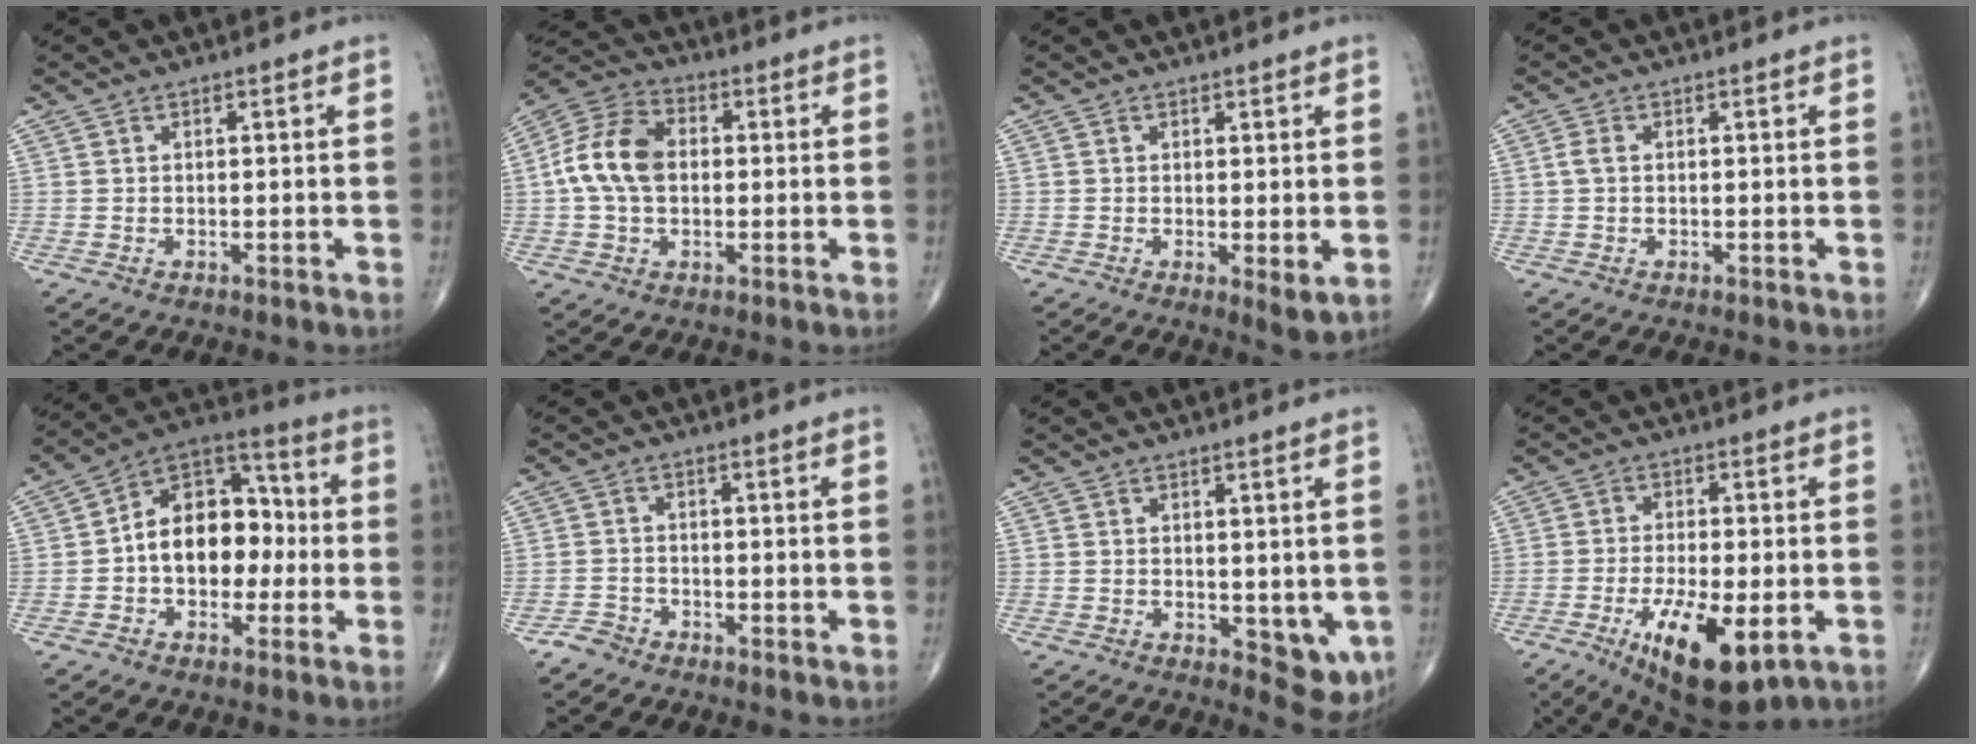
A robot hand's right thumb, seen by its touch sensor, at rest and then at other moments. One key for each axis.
{"total": 11.5, "fx": 0.4, "fy": 7.9, "fz": 8.4, "tx": -0.159, "ty": 0.027, "tz": -0.001}
{"total": 3.3, "fx": -0.2, "fy": 1.0, "fz": 3.2, "tx": -0.051, "ty": -0.014, "tz": -0.005}
{"total": 1.5, "fx": 0.1, "fy": 0.9, "fz": 1.2, "tx": -0.026, "ty": 0.001, "tz": -0.001}
{"total": 15.0, "fx": -0.9, "fy": 10.4, "fz": 10.8, "tx": -0.128, "ty": 0.044, "tz": -0.026}
{"total": 2.3, "fx": -1.9, "fy": 1.3, "fz": 0.0, "tx": 0.001, "ty": 0.005, "tz": -0.041}
{"total": 4.7, "fx": -0.8, "fy": 2.5, "fz": 4.0, "tx": -0.028, "ty": -0.008, "tz": -0.004}
{"total": 14.4, "fx": -5.5, "fy": 5.4, "fz": 12.1, "tx": -0.197, "ty": -0.008, "tz": -0.075}